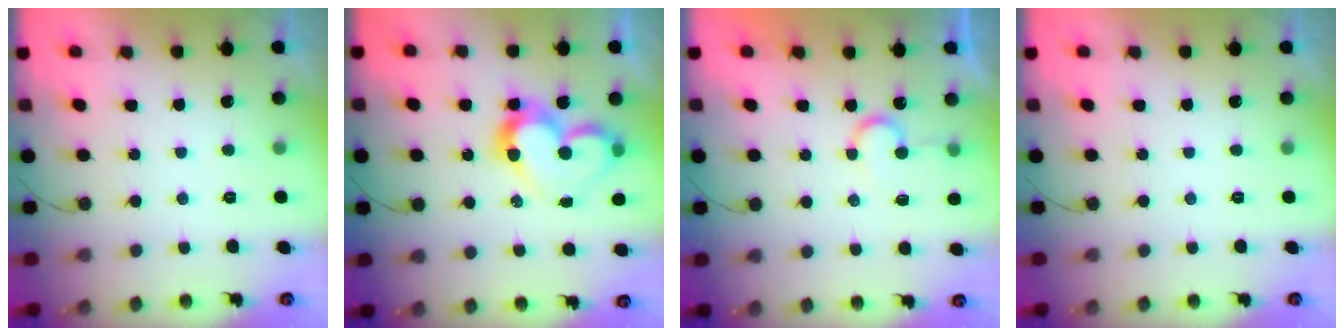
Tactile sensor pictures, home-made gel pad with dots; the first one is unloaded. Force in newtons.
{"total": 13.7, "press": 13.5, "slide": 2.7}
{"total": 6.2, "press": 6.2, "slide": 0.4}
{"total": 0.0}